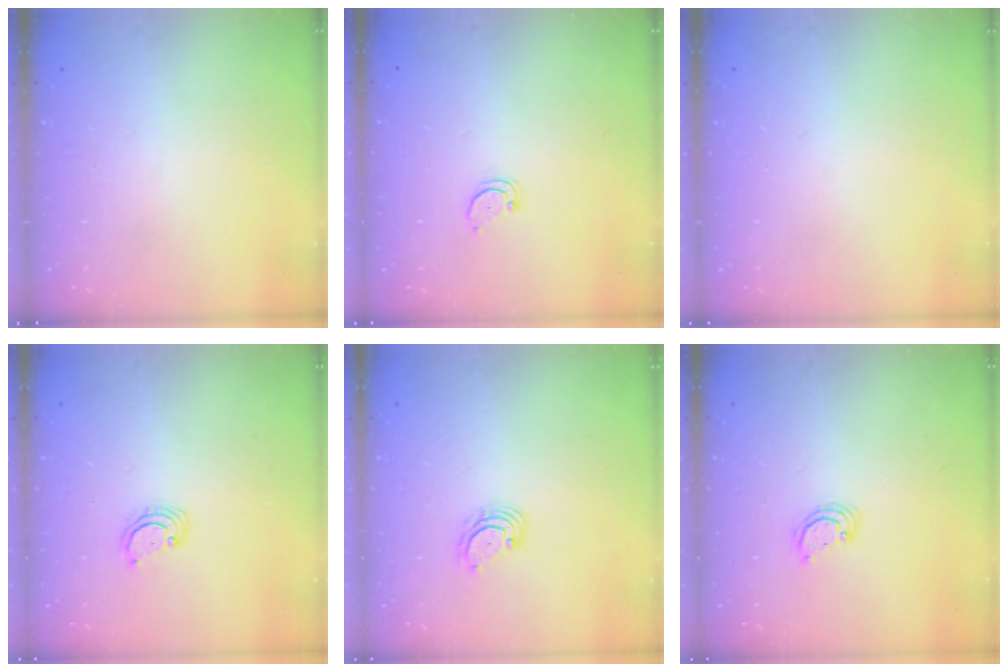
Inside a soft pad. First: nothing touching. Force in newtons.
{"total": 2.5, "press": 2.5, "slide": 0.2}
{"total": 0.0}
{"total": 2.4, "press": 2.4, "slide": 0.2}
{"total": 3.5, "press": 3.5, "slide": 0.4}
{"total": 2.7, "press": 2.7, "slide": 0.2}